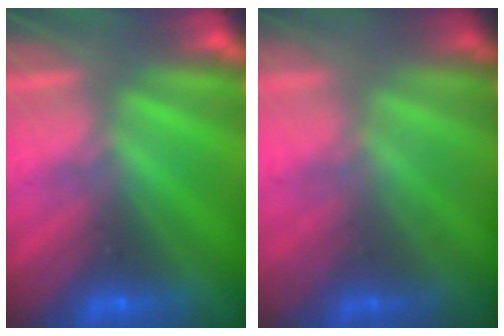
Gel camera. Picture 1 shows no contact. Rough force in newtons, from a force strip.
{"total": 1.5}